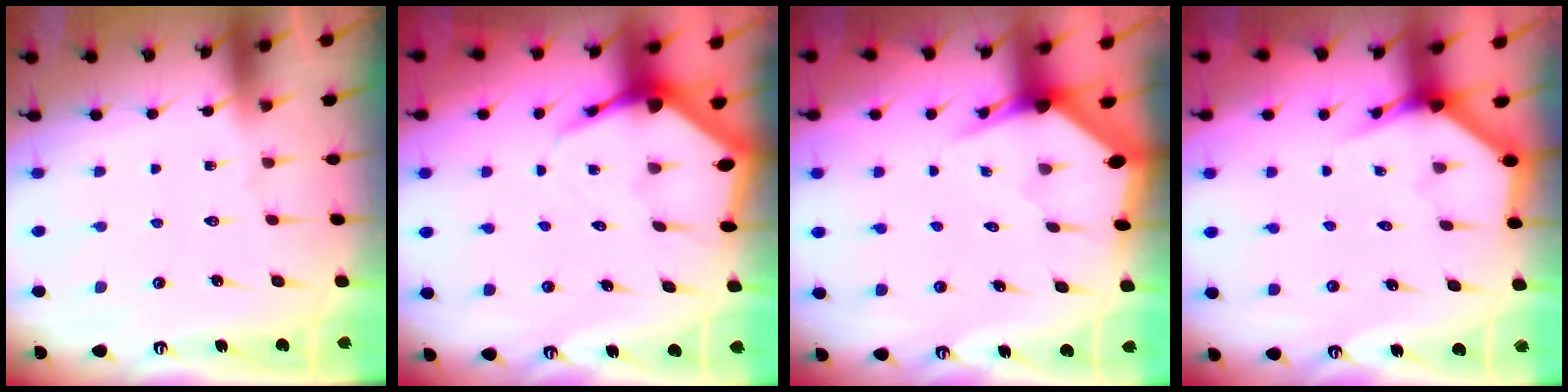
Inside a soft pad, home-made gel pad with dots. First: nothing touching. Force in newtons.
{"total": 5.6, "press": 5.6, "slide": 0.7}
{"total": 3.4, "press": 3.4, "slide": 0.2}
{"total": 3.7, "press": 3.7, "slide": 0.4}